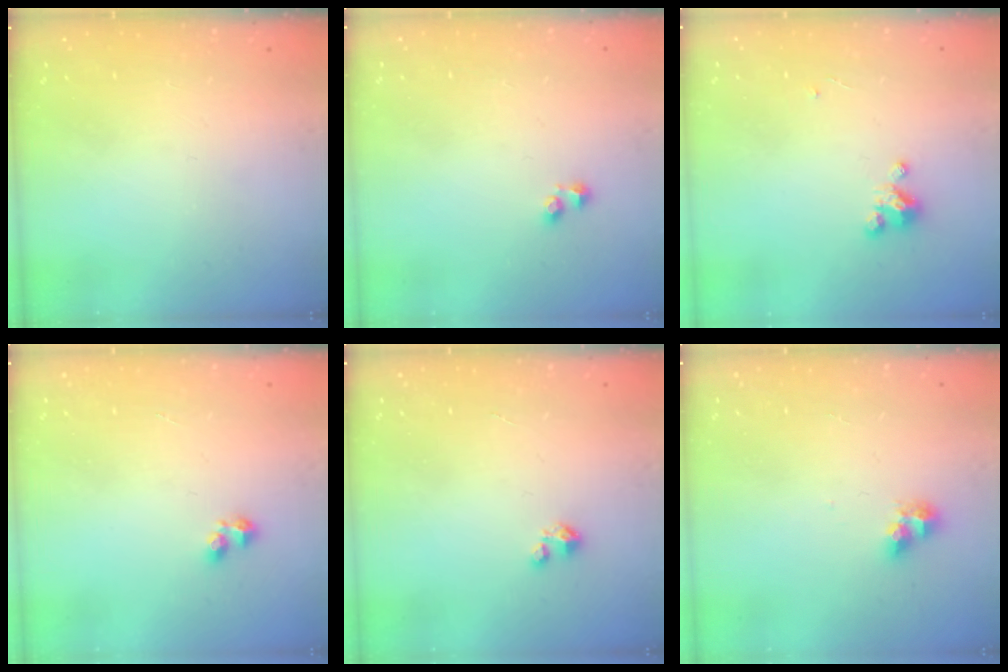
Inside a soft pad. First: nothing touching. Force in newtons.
{"total": 1.9, "press": 1.9, "slide": 0.5}
{"total": 2.7, "press": 2.7, "slide": 0.3}
{"total": 2.2, "press": 2.1, "slide": 0.7}
{"total": 2.1, "press": 2.1, "slide": 0.2}
{"total": 6.0, "press": 6.0, "slide": 0.1}